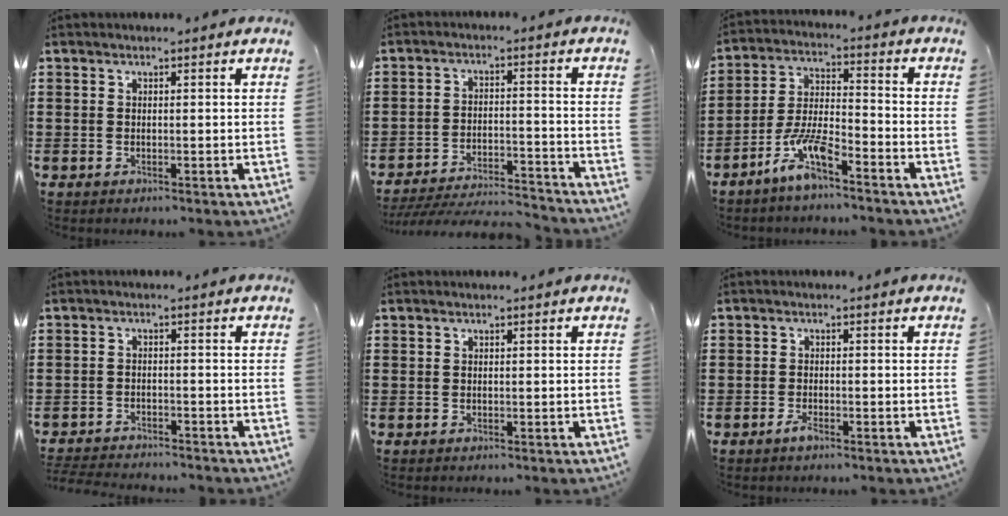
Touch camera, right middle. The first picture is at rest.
{"total": 5.0, "force": [-4.8, 0.4, 1.2], "torque": [-0.035, -0.004, -0.102]}
{"total": 7.4, "force": [-5.3, 1.6, 5.0], "torque": [-0.109, -0.003, -0.102]}
{"total": 2.8, "force": [-2.8, 0.1, 0.0], "torque": [-0.006, -0.003, -0.060]}
{"total": 0.0}
{"total": 1.7, "force": [-1.3, 0.7, 0.8], "torque": [-0.025, -0.003, -0.027]}